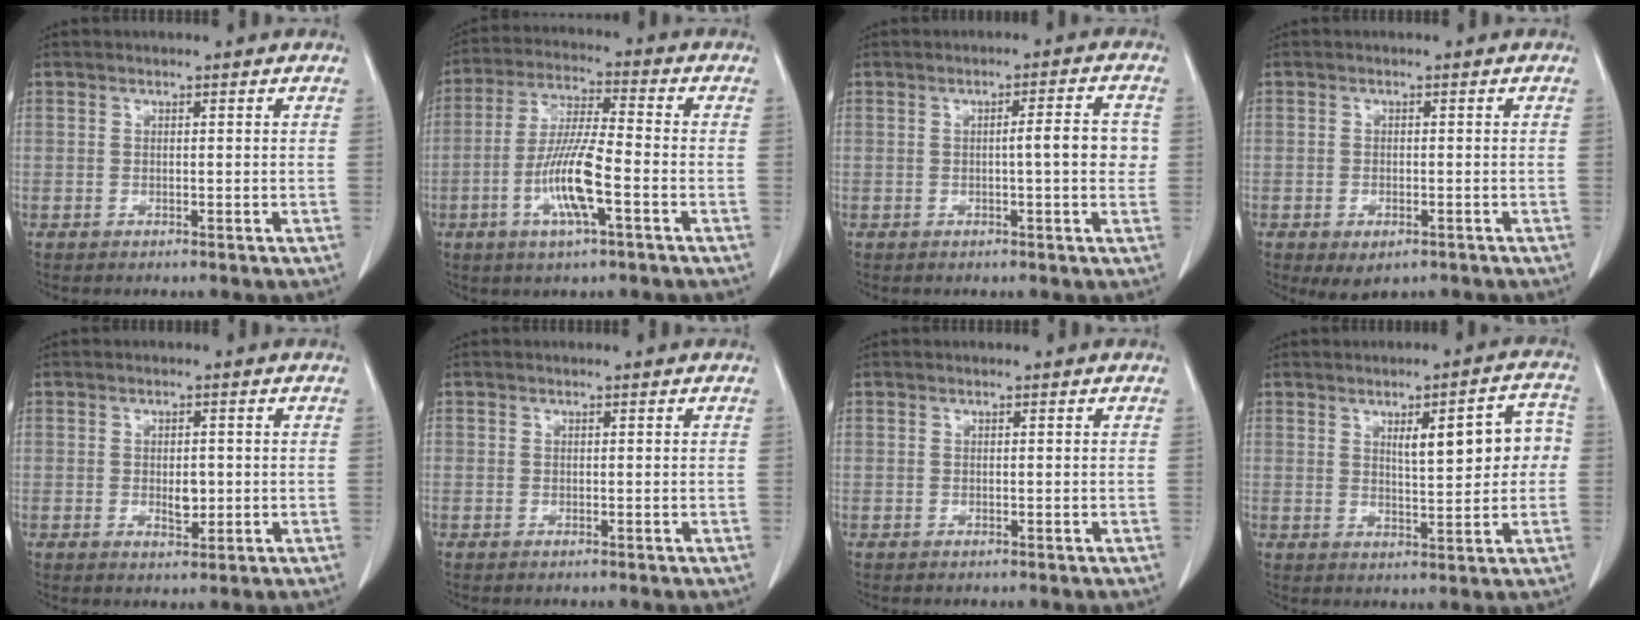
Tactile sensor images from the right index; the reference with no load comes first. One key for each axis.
{"total": 10.7, "fx": -3.5, "fy": 1.1, "fz": 10.0, "tx": -0.199, "ty": -0.006, "tz": -0.070}
{"total": 4.8, "fx": 0.0, "fy": 0.6, "fz": 4.8, "tx": -0.065, "ty": 0.008, "tz": -0.003}
{"total": 3.6, "fx": -2.0, "fy": 2.0, "fz": 2.2, "tx": -0.031, "ty": -0.004, "tz": -0.018}
{"total": 2.9, "fx": -0.3, "fy": 1.5, "fz": 2.5, "tx": -0.042, "ty": -0.002, "tz": 0.000}
{"total": 0.0}
{"total": 0.0}
{"total": 9.0, "fx": 1.6, "fy": 2.6, "fz": 8.5, "tx": -0.111, "ty": 0.026, "tz": 0.025}